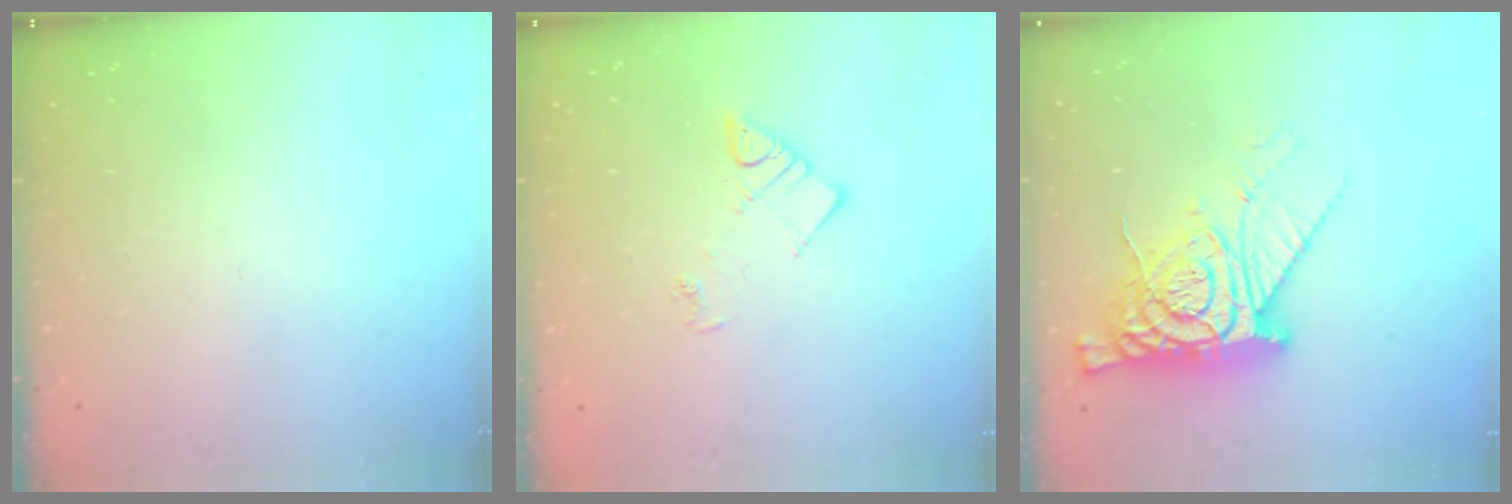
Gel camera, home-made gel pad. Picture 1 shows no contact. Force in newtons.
{"total": 3.8, "press": 3.7, "slide": 0.6}
{"total": 13.0, "press": 12.9, "slide": 1.0}